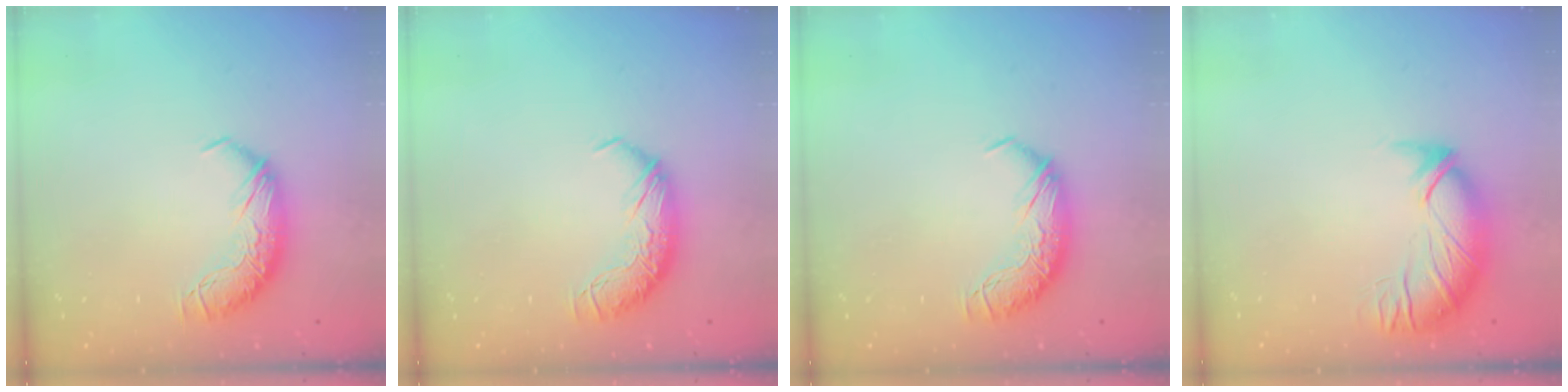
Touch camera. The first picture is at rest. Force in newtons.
{"total": 0.0}
{"total": 0.0}
{"total": 2.8, "press": 1.3, "slide": 2.5}